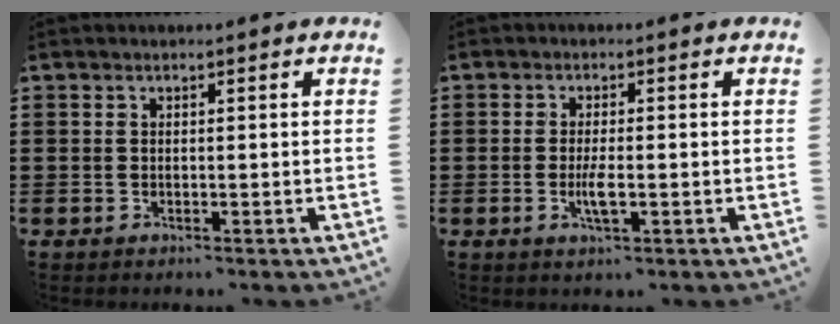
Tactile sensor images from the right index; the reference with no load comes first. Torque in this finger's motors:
{"motor_torque": [2.14, 0.00, 0.50, 0.10]}